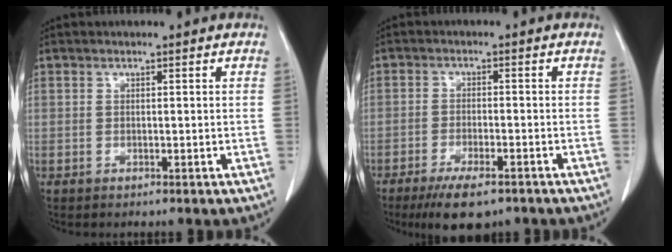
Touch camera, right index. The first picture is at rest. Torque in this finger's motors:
{"motor_torque": [0.80, -0.71, 0.32, 0.11]}